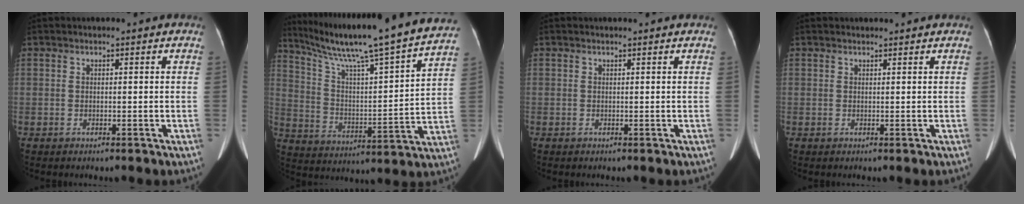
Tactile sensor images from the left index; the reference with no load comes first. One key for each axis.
{"total": 25.2, "fx": 21.6, "fy": -0.9, "fz": 12.9, "tx": -0.218, "ty": -0.031, "tz": 0.318}
{"total": 0.9, "fx": 0.8, "fy": 0.2, "fz": 0.1, "tx": -0.011, "ty": 0.013, "tz": 0.007}
{"total": 1.8, "fx": 1.8, "fy": 0.3, "fz": 0.3, "tx": -0.011, "ty": 0.015, "tz": 0.023}